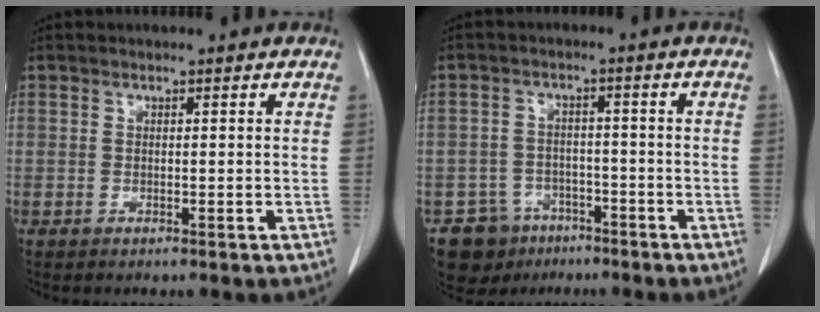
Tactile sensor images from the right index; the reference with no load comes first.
{"total": 7.0, "force": [-4.5, 5.3, 0.3], "torque": [-0.002, 0.013, -0.066]}